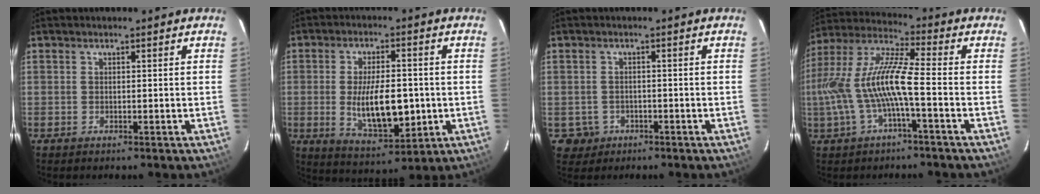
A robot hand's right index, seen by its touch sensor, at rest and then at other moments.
{"total": 12.5, "force": [-1.4, 5.2, 11.2], "torque": [-0.209, -0.017, -0.012]}
{"total": 3.6, "force": [-1.2, 3.3, 0.6], "torque": [-0.024, 0.004, -0.007]}
{"total": 13.3, "force": [-2.7, 2.2, 12.9], "torque": [-0.260, 0.004, -0.047]}